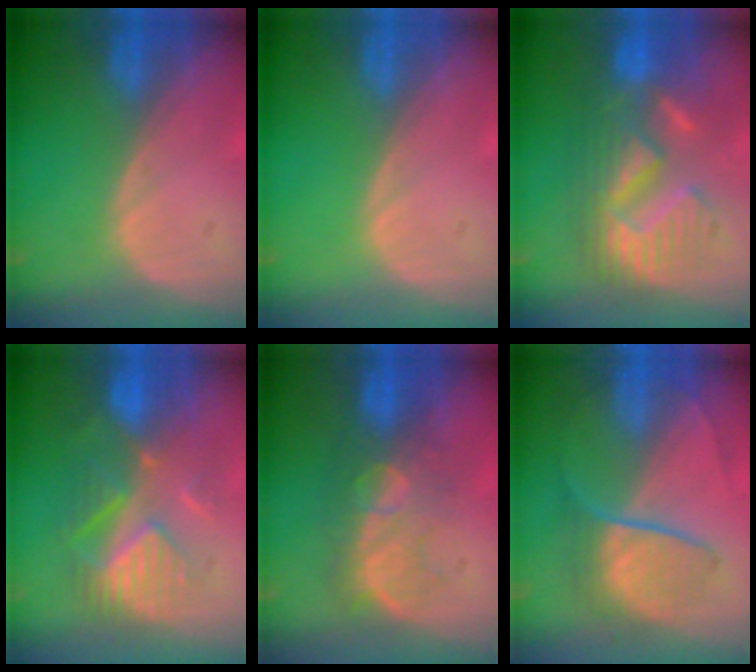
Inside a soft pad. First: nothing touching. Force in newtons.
{"total": 0.0}
{"total": 10.1, "press": 10.0, "slide": 0.6}
{"total": 8.5, "press": 8.5, "slide": 0.8}
{"total": 8.1, "press": 7.9, "slide": 1.7}
{"total": 6.7, "press": 6.6, "slide": 1.1}